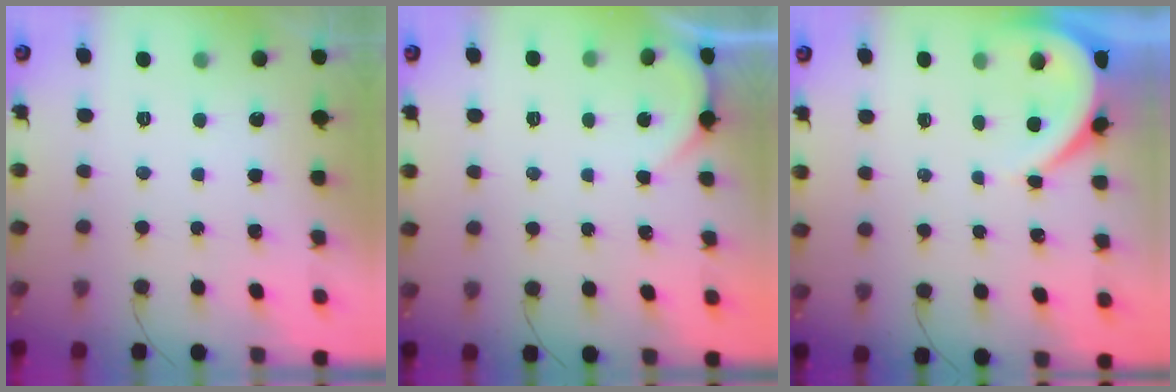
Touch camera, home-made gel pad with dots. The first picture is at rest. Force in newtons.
{"total": 0.8, "press": 0.8, "slide": 0.1}
{"total": 3.8, "press": 3.7, "slide": 0.4}